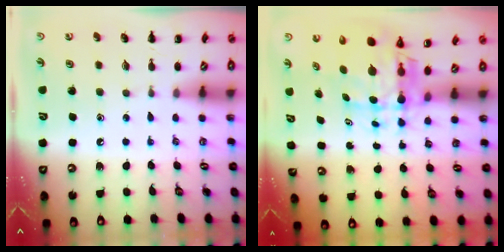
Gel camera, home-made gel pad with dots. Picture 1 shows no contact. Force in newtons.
{"total": 7.8, "press": 7.3, "slide": 2.7}